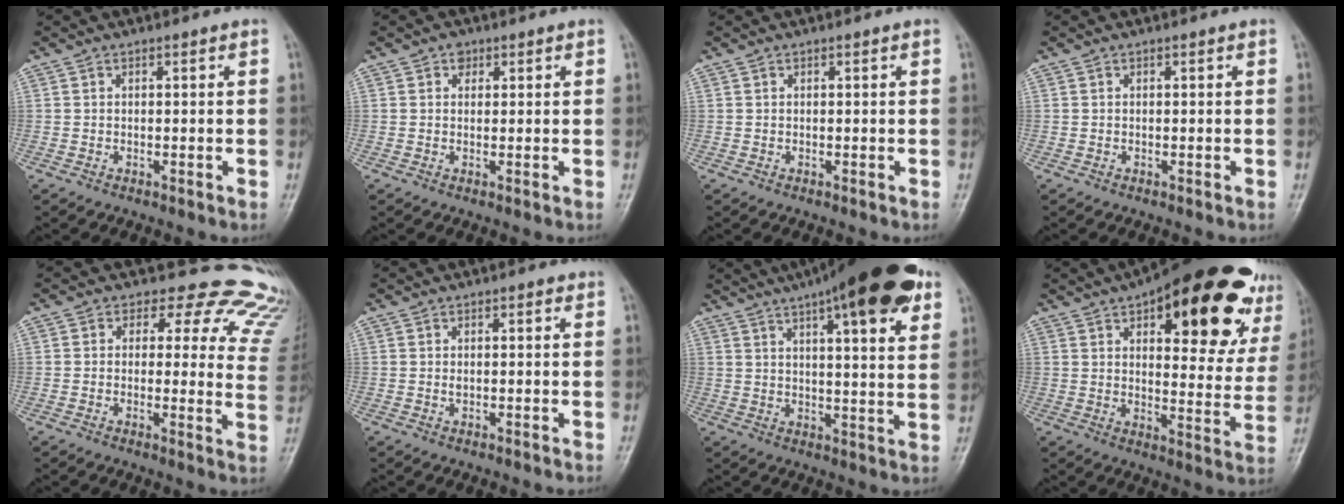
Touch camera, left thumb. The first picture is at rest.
{"total": 1.6, "force": [0.7, 1.3, 0.5], "torque": [0.006, -0.002, 0.006]}
{"total": 0.0}
{"total": 0.0}
{"total": 16.7, "force": [13.9, 7.6, 5.2], "torque": [-0.006, -0.092, 0.121]}
{"total": 0.6, "force": [0.1, 0.5, 0.3], "torque": [0.000, 0.000, 0.001]}
{"total": 21.0, "force": [12.3, 5.1, 16.2], "torque": [-0.223, -0.014, 0.170]}
{"total": 28.2, "force": [15.1, 11.0, 21.1], "torque": [-0.245, -0.024, 0.205]}